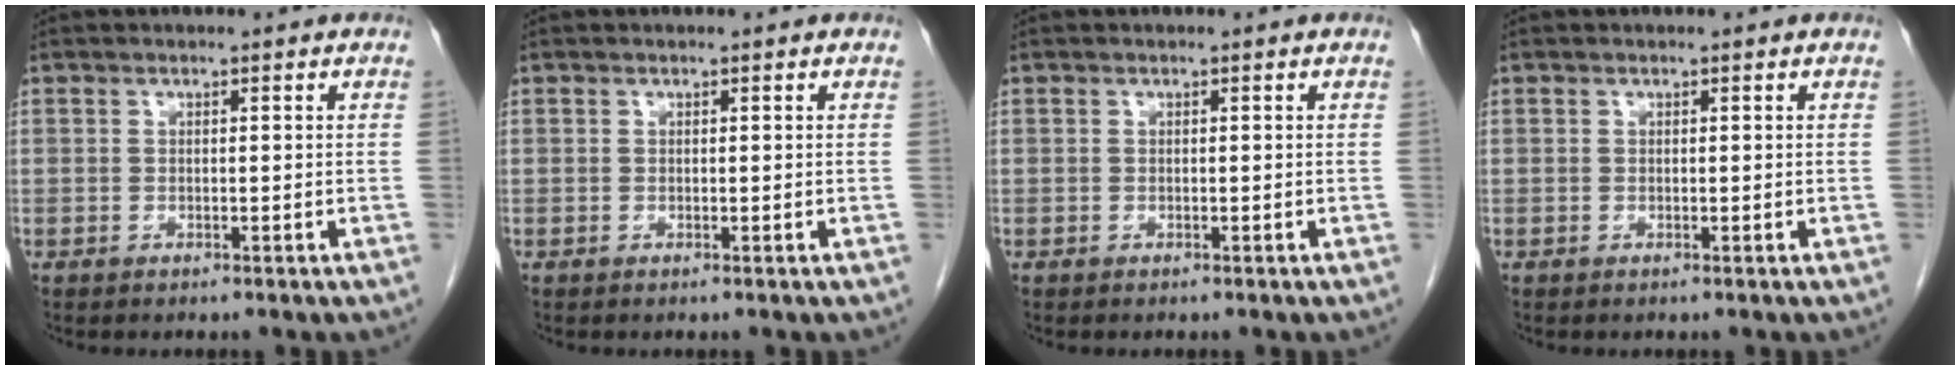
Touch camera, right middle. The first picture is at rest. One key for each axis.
{"total": 0.0}
{"total": 0.0}
{"total": 0.0}